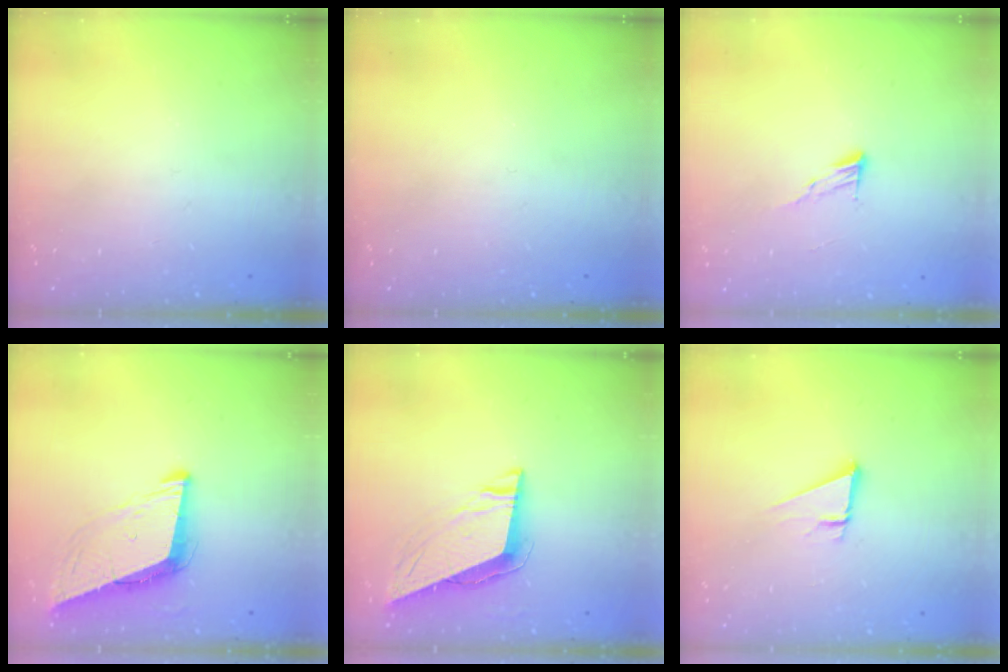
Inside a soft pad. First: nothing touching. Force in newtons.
{"total": 0.0}
{"total": 5.6, "press": 5.6, "slide": 0.4}
{"total": 9.1, "press": 8.3, "slide": 3.7}
{"total": 9.2, "press": 8.9, "slide": 2.2}
{"total": 3.6, "press": 3.6, "slide": 0.3}